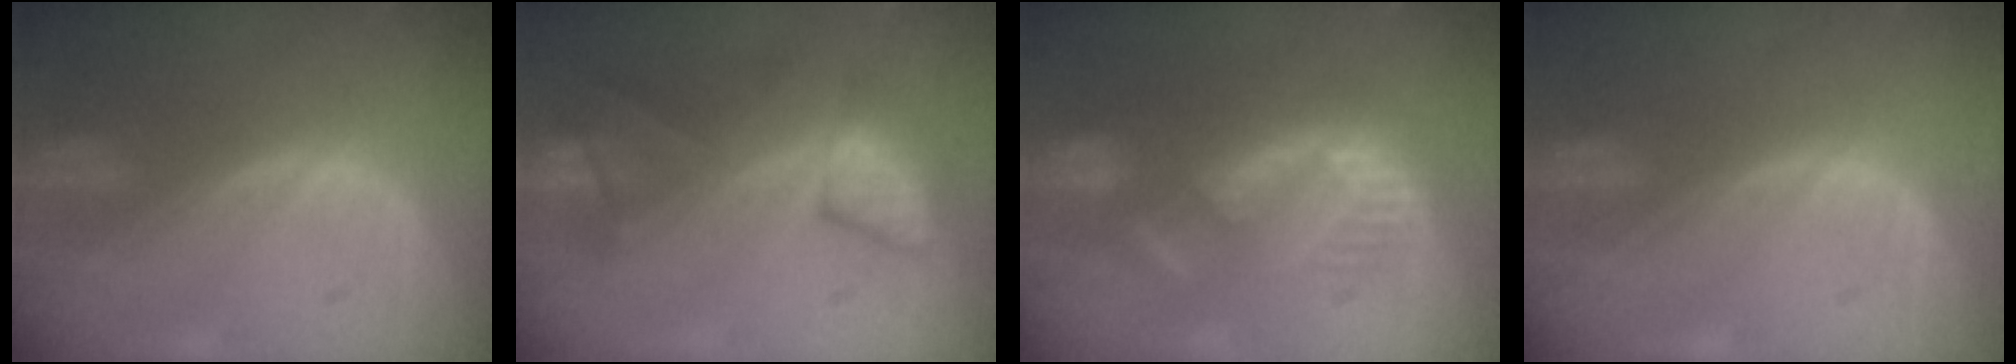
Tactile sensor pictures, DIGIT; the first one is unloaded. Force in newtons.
{"total": 8.0, "press": 7.8, "slide": 1.8}
{"total": 8.7, "press": 8.1, "slide": 3.0}
{"total": 0.0}